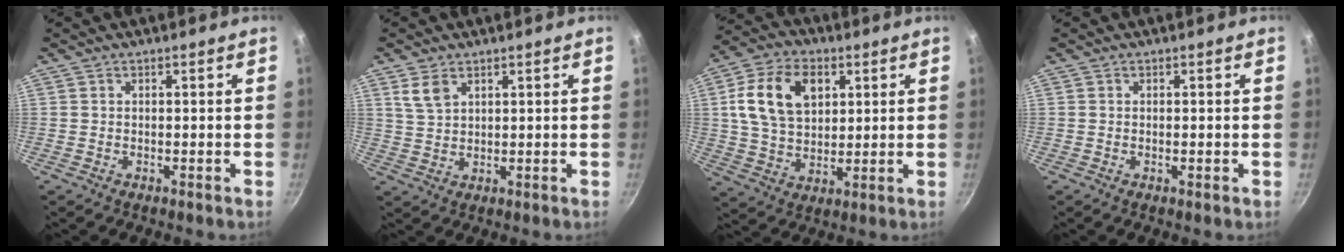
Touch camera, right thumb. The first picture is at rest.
{"total": 4.3, "force": [2.4, 2.5, 2.5], "torque": [-0.043, -0.008, 0.051]}
{"total": 14.7, "force": [4.1, 9.9, 10.0], "torque": [-0.166, 0.000, 0.070]}
{"total": 0.8, "force": [-0.1, 0.2, 0.7], "torque": [-0.013, 0.000, -0.003]}